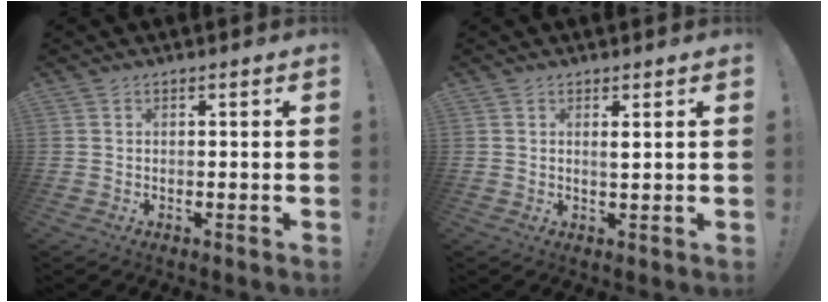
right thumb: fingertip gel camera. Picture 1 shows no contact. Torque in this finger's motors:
{"motor_torque": [-0.30, 0.09, -0.09, 0.10, 0.05]}